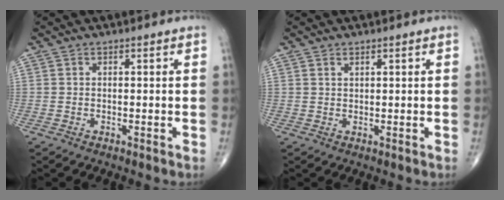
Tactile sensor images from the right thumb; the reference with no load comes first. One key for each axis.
{"total": 0.8, "fx": 0.6, "fy": 0.3, "fz": 0.3, "tx": -0.002, "ty": -0.005, "tz": 0.010}